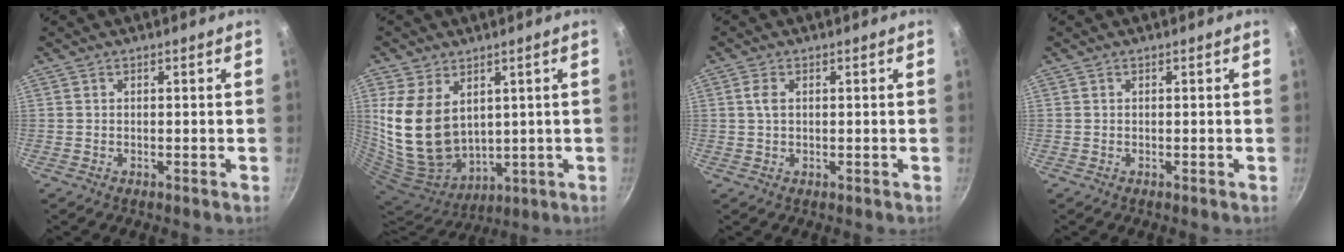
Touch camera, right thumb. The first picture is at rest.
{"total": 16.7, "force": [4.3, 11.6, 11.2], "torque": [-0.206, -0.033, 0.108]}
{"total": 2.3, "force": [0.5, 1.3, 1.8], "torque": [-0.038, 0.003, 0.009]}
{"total": 0.0}